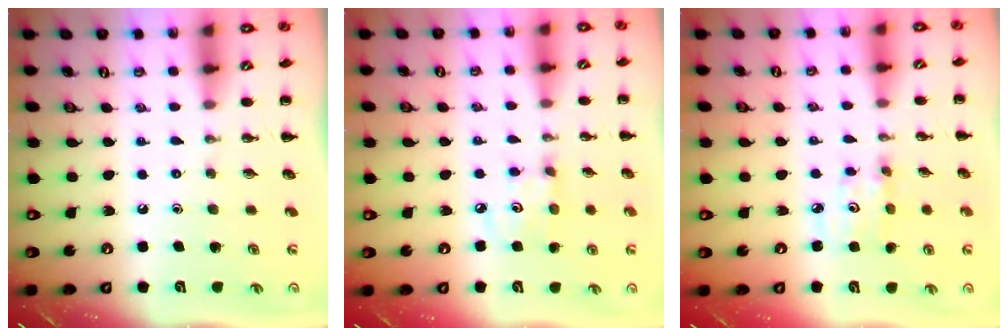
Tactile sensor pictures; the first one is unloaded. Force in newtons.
{"total": 4.2, "press": 4.1, "slide": 1.0}
{"total": 3.2, "press": 3.2, "slide": 0.5}